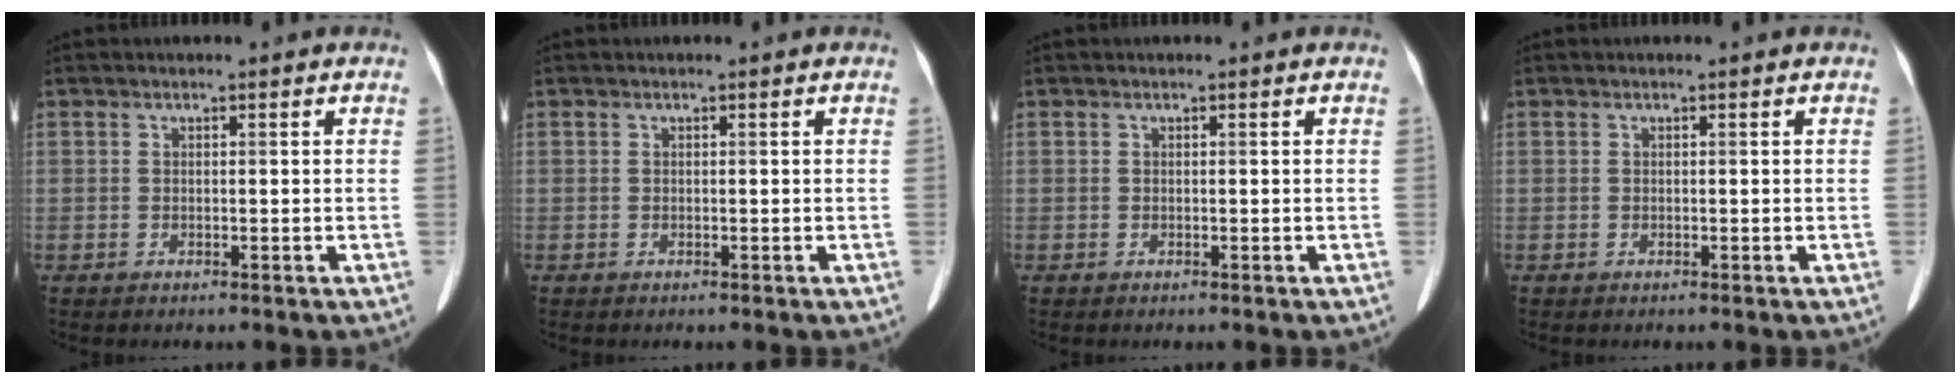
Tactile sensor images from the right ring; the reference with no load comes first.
{"total": 0.0}
{"total": 0.0}
{"total": 0.0}